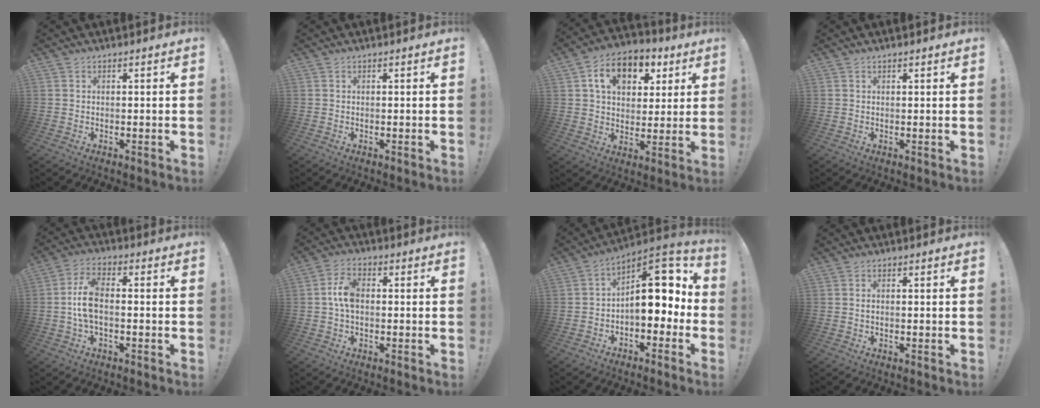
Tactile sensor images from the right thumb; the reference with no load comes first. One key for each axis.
{"total": 0.0}
{"total": 13.0, "fx": 5.7, "fy": 9.2, "fz": 7.2, "tx": -0.108, "ty": -0.015, "tz": 0.105}
{"total": 0.6, "fx": 0.5, "fy": 0.0, "fz": 0.2, "tx": -0.001, "ty": -0.001, "tz": 0.009}
{"total": 8.6, "fx": -0.8, "fy": 3.9, "fz": 7.6, "tx": -0.160, "ty": 0.005, "tz": -0.011}
{"total": 6.4, "fx": 0.1, "fy": 3.7, "fz": 5.2, "tx": -0.098, "ty": 0.008, "tz": 0.001}
{"total": 15.1, "fx": 1.3, "fy": 8.3, "fz": 12.5, "tx": -0.156, "ty": -0.009, "tz": 0.030}
{"total": 0.5, "fx": -0.1, "fy": 0.3, "fz": 0.4, "tx": -0.017, "ty": 0.006, "tz": -0.001}